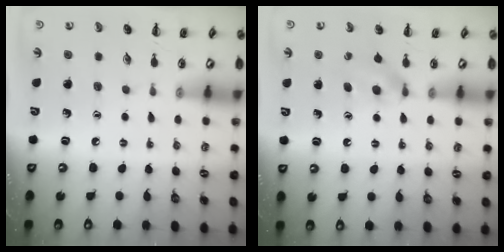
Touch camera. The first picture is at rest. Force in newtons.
{"total": 6.1, "press": 5.8, "slide": 1.9}